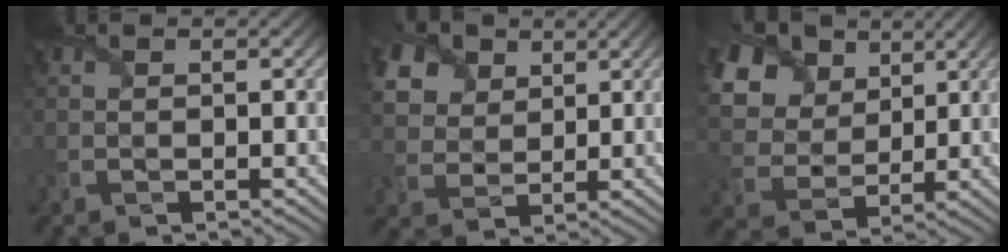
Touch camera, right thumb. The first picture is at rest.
{"total": 9.5, "force": [5.2, 6.6, 4.4], "torque": [-0.157, 0.016, 0.103]}
{"total": 14.9, "force": [7.5, 10.3, 7.7], "torque": [-0.224, 0.039, 0.156]}